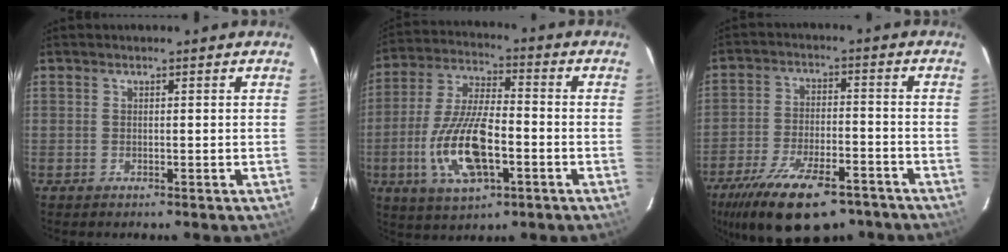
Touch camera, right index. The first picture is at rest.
{"total": 15.5, "force": [-4.7, 6.1, 13.5], "torque": [-0.286, -0.008, -0.084]}
{"total": 19.4, "force": [-13.6, 7.8, 11.4], "torque": [-0.227, -0.029, -0.209]}